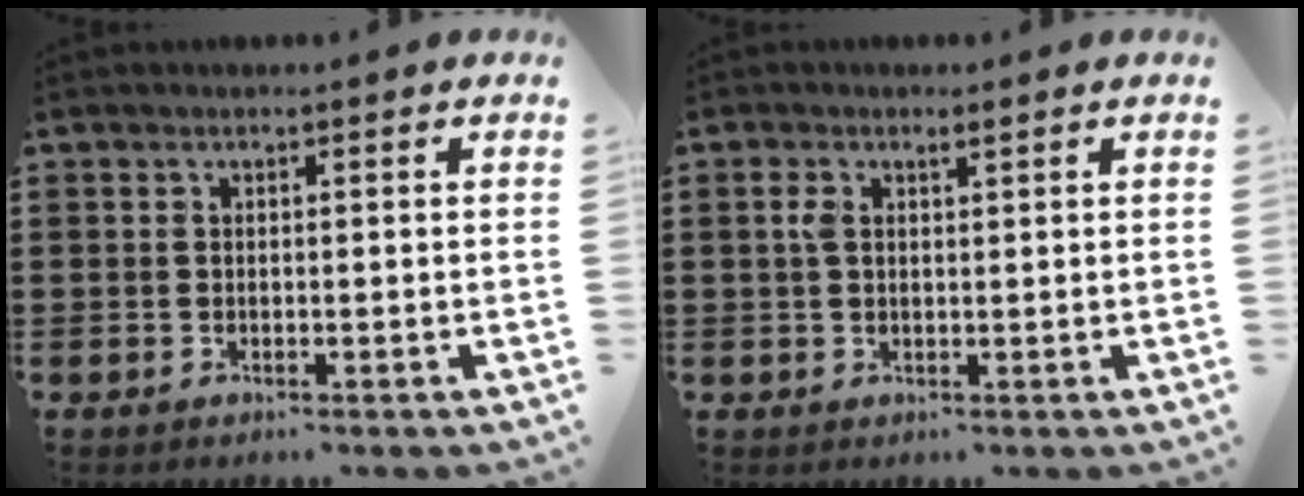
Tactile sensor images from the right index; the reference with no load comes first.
{"total": 2.1, "force": [0.7, 0.8, 1.8], "torque": [-0.039, 0.005, 0.011]}